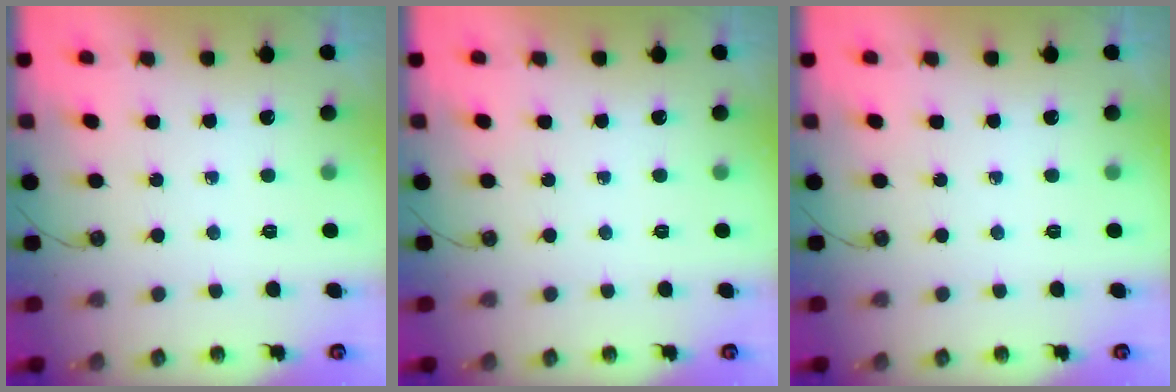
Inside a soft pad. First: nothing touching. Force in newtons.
{"total": 0.0}
{"total": 0.0}